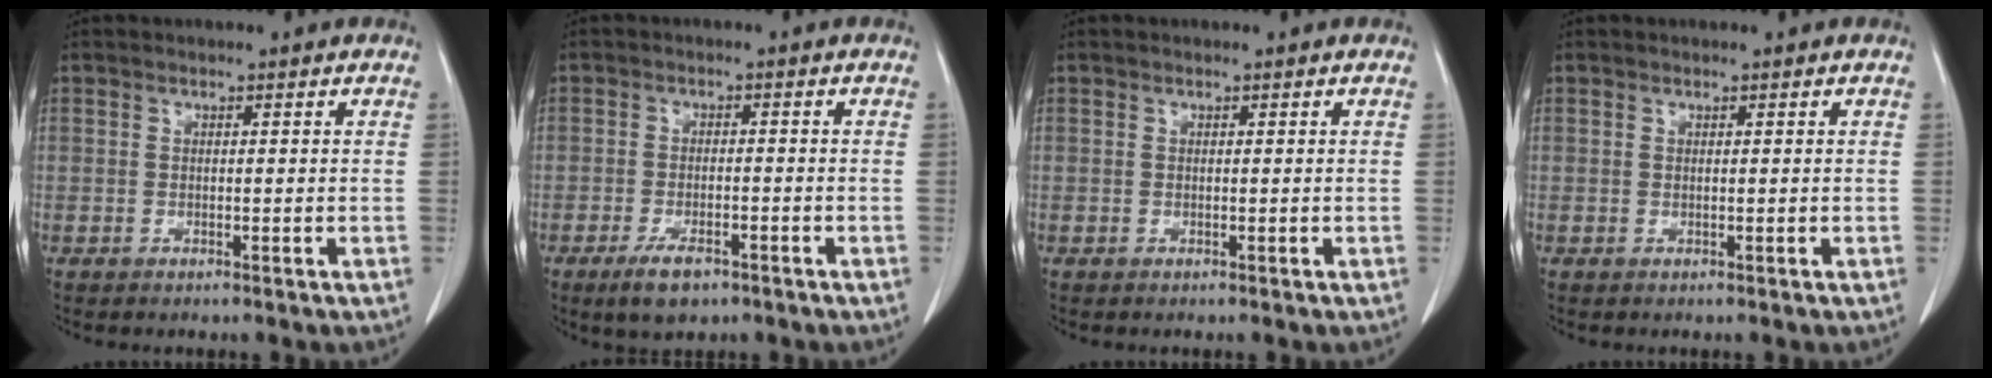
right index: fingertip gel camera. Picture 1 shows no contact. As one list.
[{"total": 4.9, "force": [-3.2, 1.9, 3.1], "torque": [-0.060, -0.003, -0.050]}, {"total": 0.0}, {"total": 0.0}]